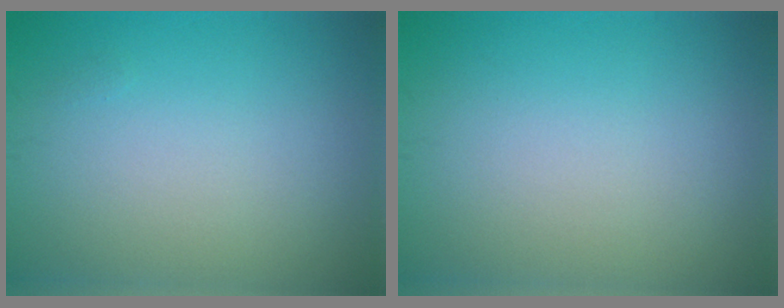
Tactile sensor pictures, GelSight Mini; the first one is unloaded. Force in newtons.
{"total": 0.0}